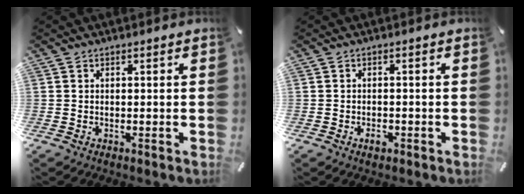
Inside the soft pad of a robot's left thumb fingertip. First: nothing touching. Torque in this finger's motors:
{"motor_torque": [0.24, 0.32, 0.04, -0.02, 0.00]}